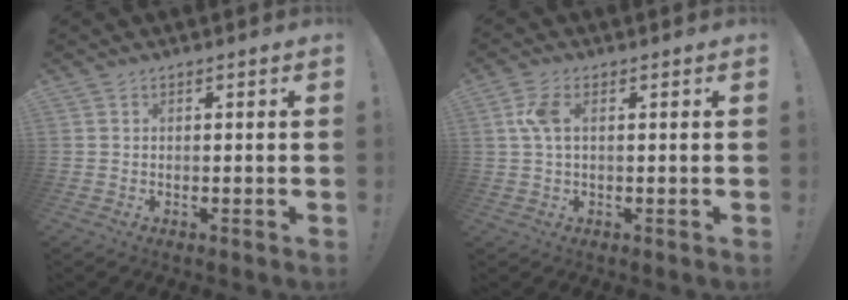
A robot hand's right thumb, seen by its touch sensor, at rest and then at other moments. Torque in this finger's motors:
{"motor_torque": [0.00, 0.00, 0.08, -0.04, 0.00]}